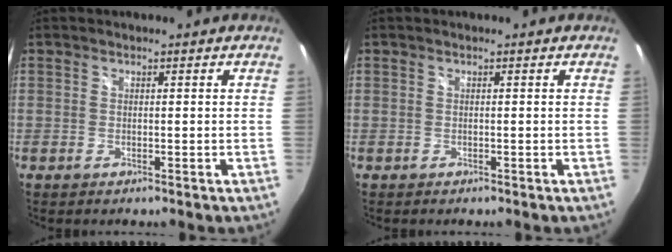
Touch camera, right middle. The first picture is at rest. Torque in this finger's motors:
{"motor_torque": [0.05, -0.12, 0.00, 0.00]}